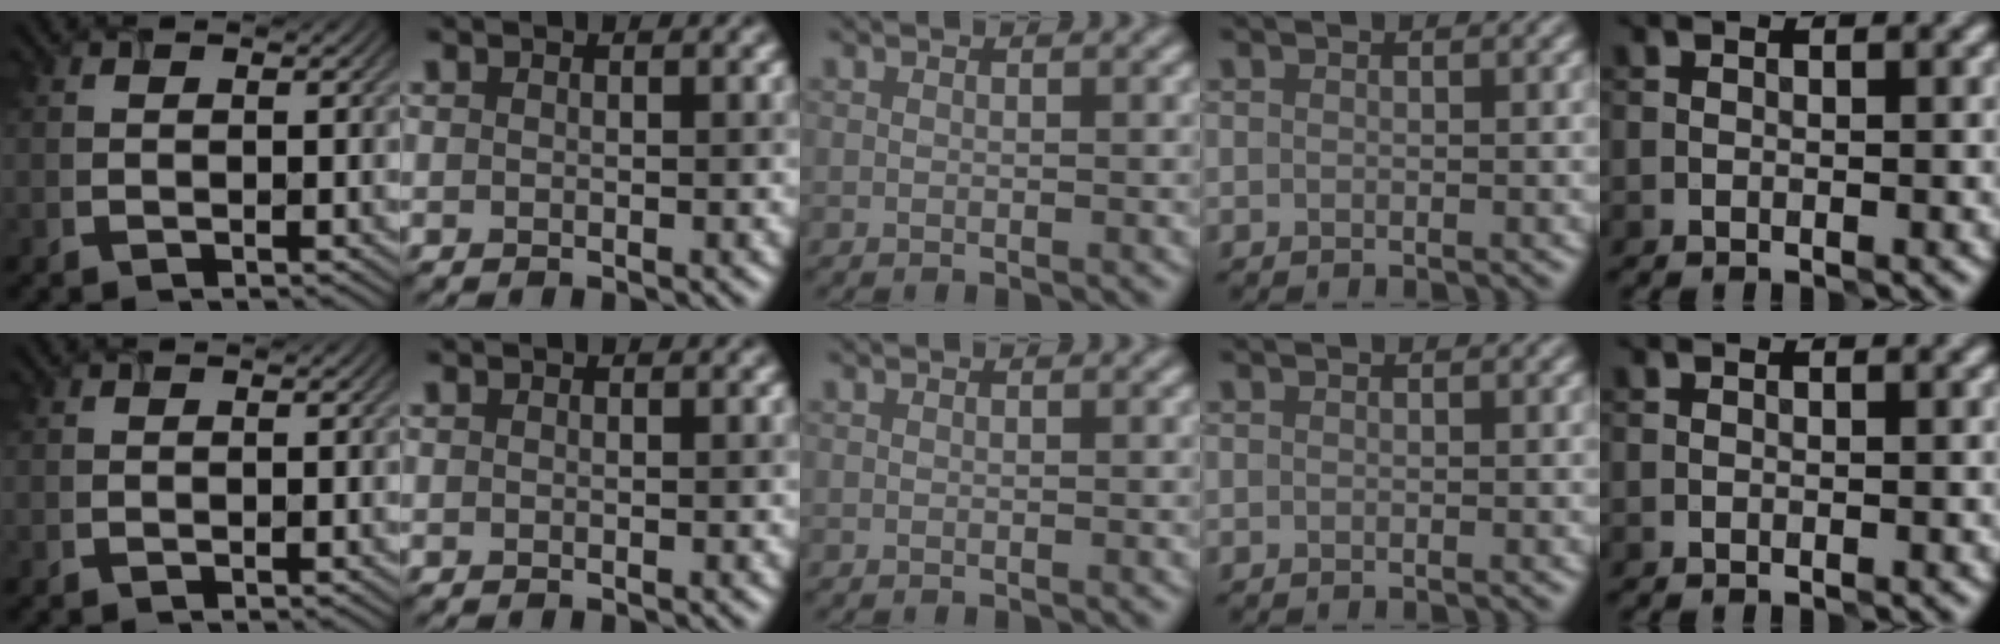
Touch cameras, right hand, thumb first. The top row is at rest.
{}